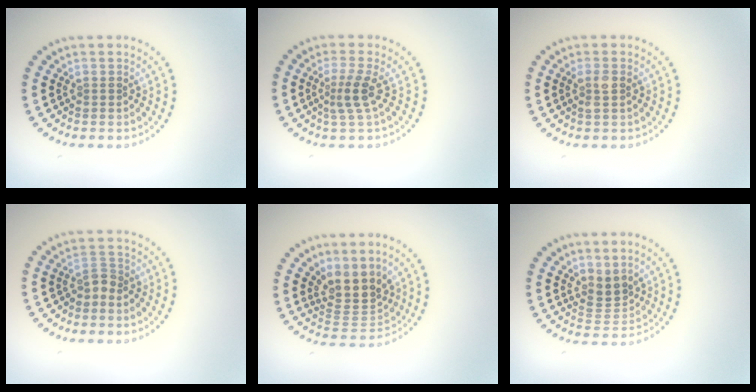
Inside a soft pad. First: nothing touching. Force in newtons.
{"total": 2.5, "press": 1.7, "slide": 1.8}
{"total": 1.5, "press": 1.4, "slide": 0.5}
{"total": 1.5, "press": 1.1, "slide": 1.0}
{"total": 4.0, "press": 3.3, "slide": 2.2}
{"total": 2.3, "press": 1.6, "slide": 1.5}